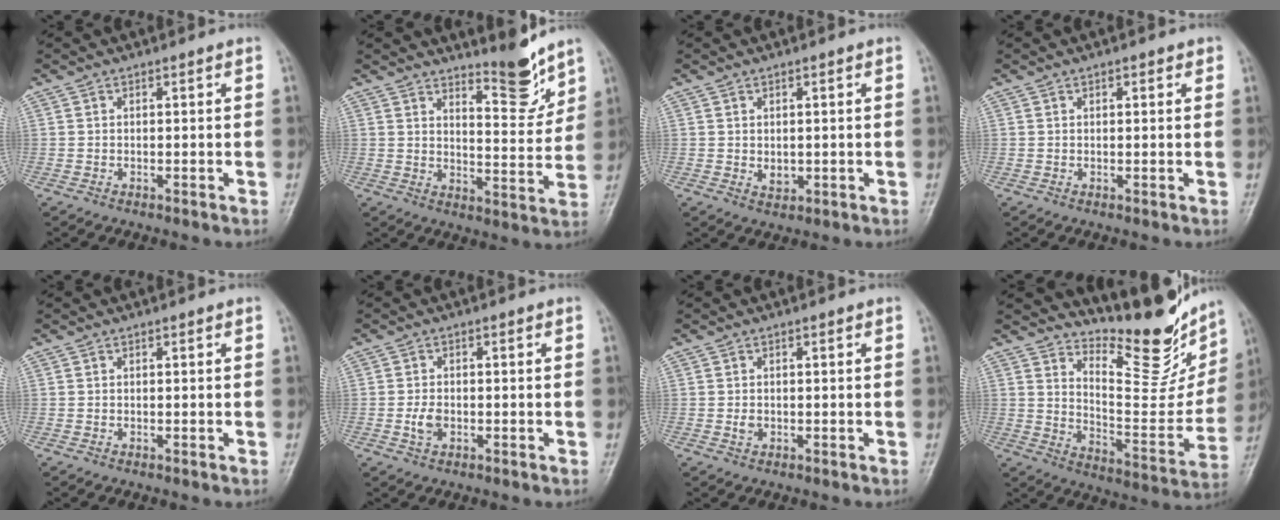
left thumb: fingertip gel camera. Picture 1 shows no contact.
{"total": 8.2, "force": [6.9, 1.7, 4.0], "torque": [-0.038, -0.069, 0.111]}
{"total": 2.2, "force": [0.1, 1.6, 1.5], "torque": [-0.018, -0.005, 0.007]}
{"total": 1.7, "force": [0.9, 0.8, 1.2], "torque": [-0.010, -0.001, 0.009]}
{"total": 0.0}
{"total": 2.8, "force": [-0.8, 1.8, 2.0], "torque": [-0.037, 0.005, -0.016]}
{"total": 1.3, "force": [-0.1, 1.0, 0.8], "torque": [-0.011, 0.000, -0.003]}
{"total": 18.8, "force": [15.5, 5.8, 8.9], "torque": [-0.076, -0.128, 0.229]}